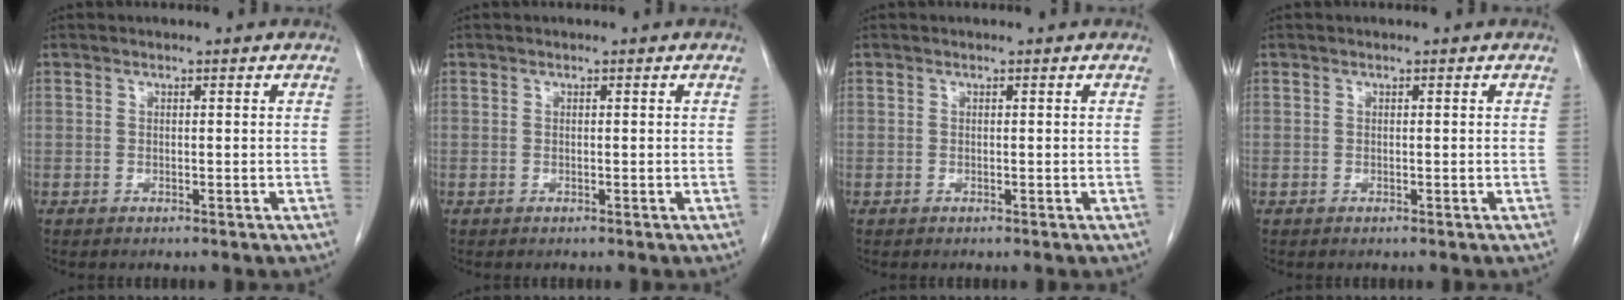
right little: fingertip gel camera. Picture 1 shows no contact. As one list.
[{"total": 0.0}, {"total": 0.0}, {"total": 0.0}]